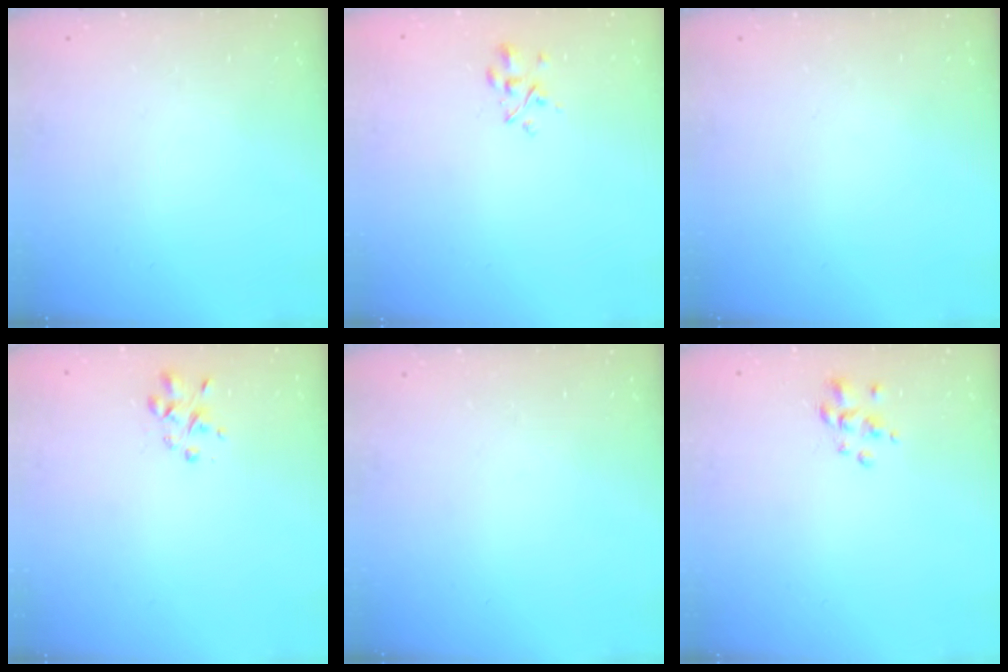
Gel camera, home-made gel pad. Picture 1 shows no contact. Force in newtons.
{"total": 2.3, "press": 2.2, "slide": 0.9}
{"total": 0.0}
{"total": 1.6, "press": 1.5, "slide": 0.5}
{"total": 0.0}
{"total": 2.7, "press": 2.5, "slide": 0.9}